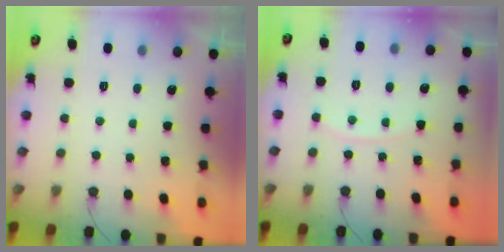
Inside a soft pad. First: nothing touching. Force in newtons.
{"total": 5.4, "press": 5.3, "slide": 0.7}